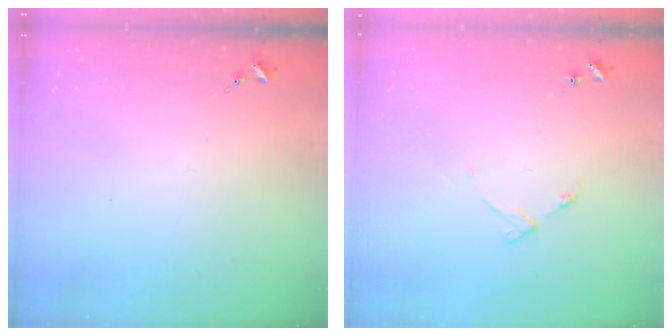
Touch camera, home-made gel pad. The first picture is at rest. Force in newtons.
{"total": 4.9, "press": 4.9, "slide": 0.6}